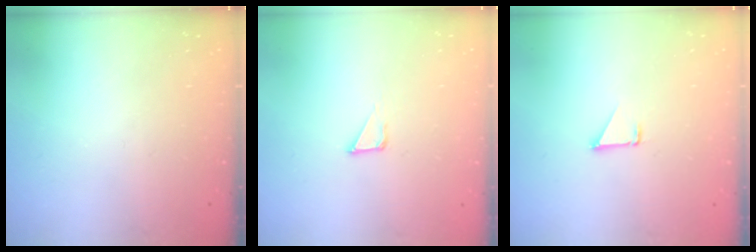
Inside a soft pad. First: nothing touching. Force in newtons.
{"total": 2.8, "press": 2.8, "slide": 0.1}
{"total": 1.5, "press": 1.5, "slide": 0.1}